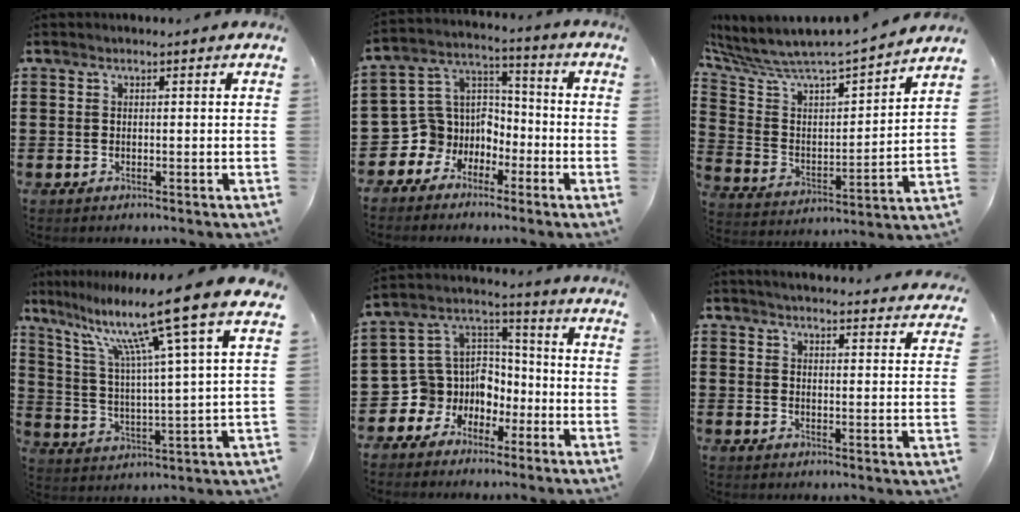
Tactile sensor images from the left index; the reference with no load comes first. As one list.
[{"total": 7.5, "force": [-3.1, 6.7, 0.9], "torque": [-0.056, 0.000, -0.061]}, {"total": 5.3, "force": [5.0, 0.5, 1.6], "torque": [-0.063, -0.059, 0.076]}, {"total": 13.2, "force": [9.5, 0.0, 9.2], "torque": [-0.194, -0.052, 0.146]}, {"total": 8.4, "force": [-2.6, 7.8, 1.6], "torque": [-0.078, -0.008, -0.047]}, {"total": 3.9, "force": [3.8, -0.3, 0.8], "torque": [-0.030, -0.023, 0.066]}]